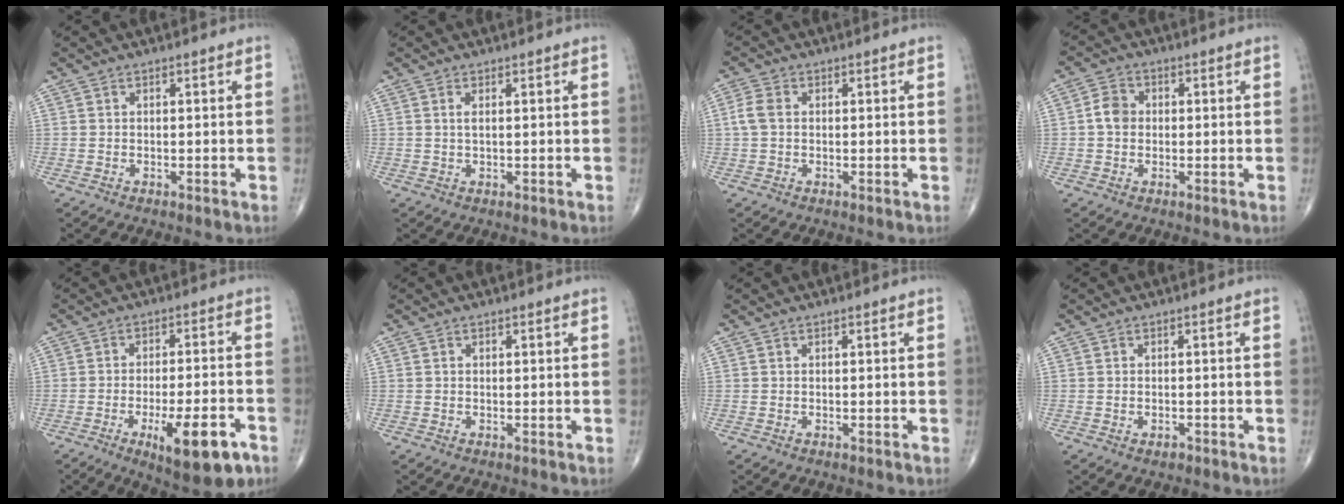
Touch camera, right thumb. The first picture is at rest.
{"total": 1.4, "force": [0.4, 0.4, 1.2], "torque": [-0.030, 0.001, 0.010]}
{"total": 3.2, "force": [0.3, 2.3, 2.3], "torque": [-0.057, 0.009, 0.001]}
{"total": 4.0, "force": [0.0, 3.3, 2.3], "torque": [-0.034, 0.009, -0.007]}
{"total": 12.1, "force": [-5.6, 3.7, 10.0], "torque": [-0.141, 0.019, -0.074]}
{"total": 0.0}
{"total": 0.0}
{"total": 1.1, "force": [-0.6, 0.7, 0.7], "torque": [-0.011, 0.002, -0.007]}